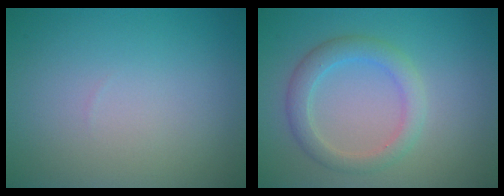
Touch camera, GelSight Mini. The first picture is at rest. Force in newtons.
{"total": 3.0, "press": 2.9, "slide": 0.3}